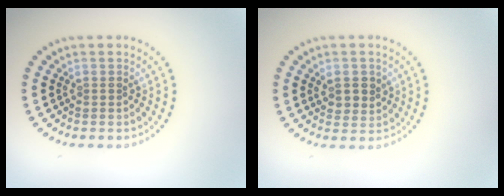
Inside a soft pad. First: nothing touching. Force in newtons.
{"total": 2.3, "press": 2.2, "slide": 0.7}